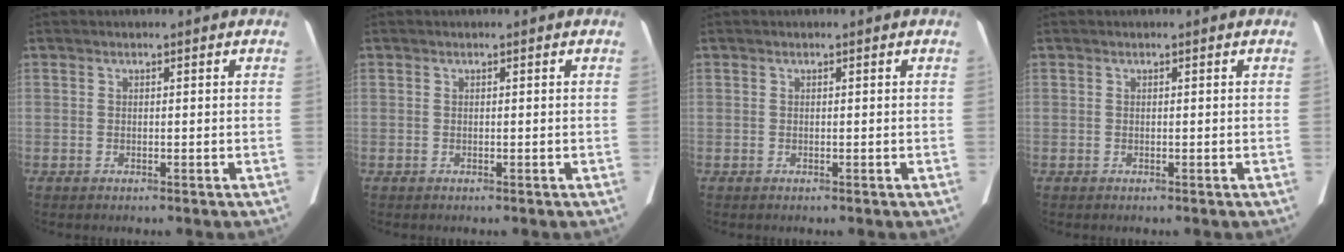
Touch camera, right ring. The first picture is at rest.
{"total": 0.0}
{"total": 0.0}
{"total": 0.0}